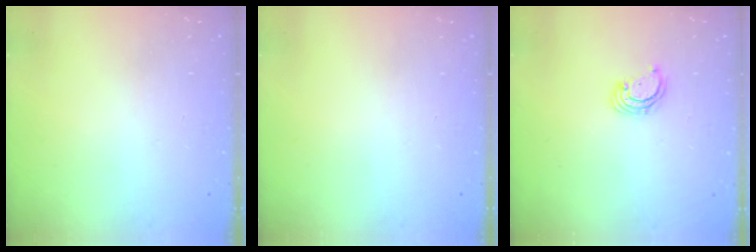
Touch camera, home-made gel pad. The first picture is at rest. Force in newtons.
{"total": 0.0}
{"total": 3.1, "press": 3.1, "slide": 0.3}